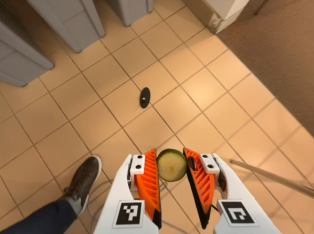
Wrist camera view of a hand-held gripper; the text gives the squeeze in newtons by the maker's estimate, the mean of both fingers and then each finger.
{"total": 5.7, "left": 5.1, "right": 6.2}